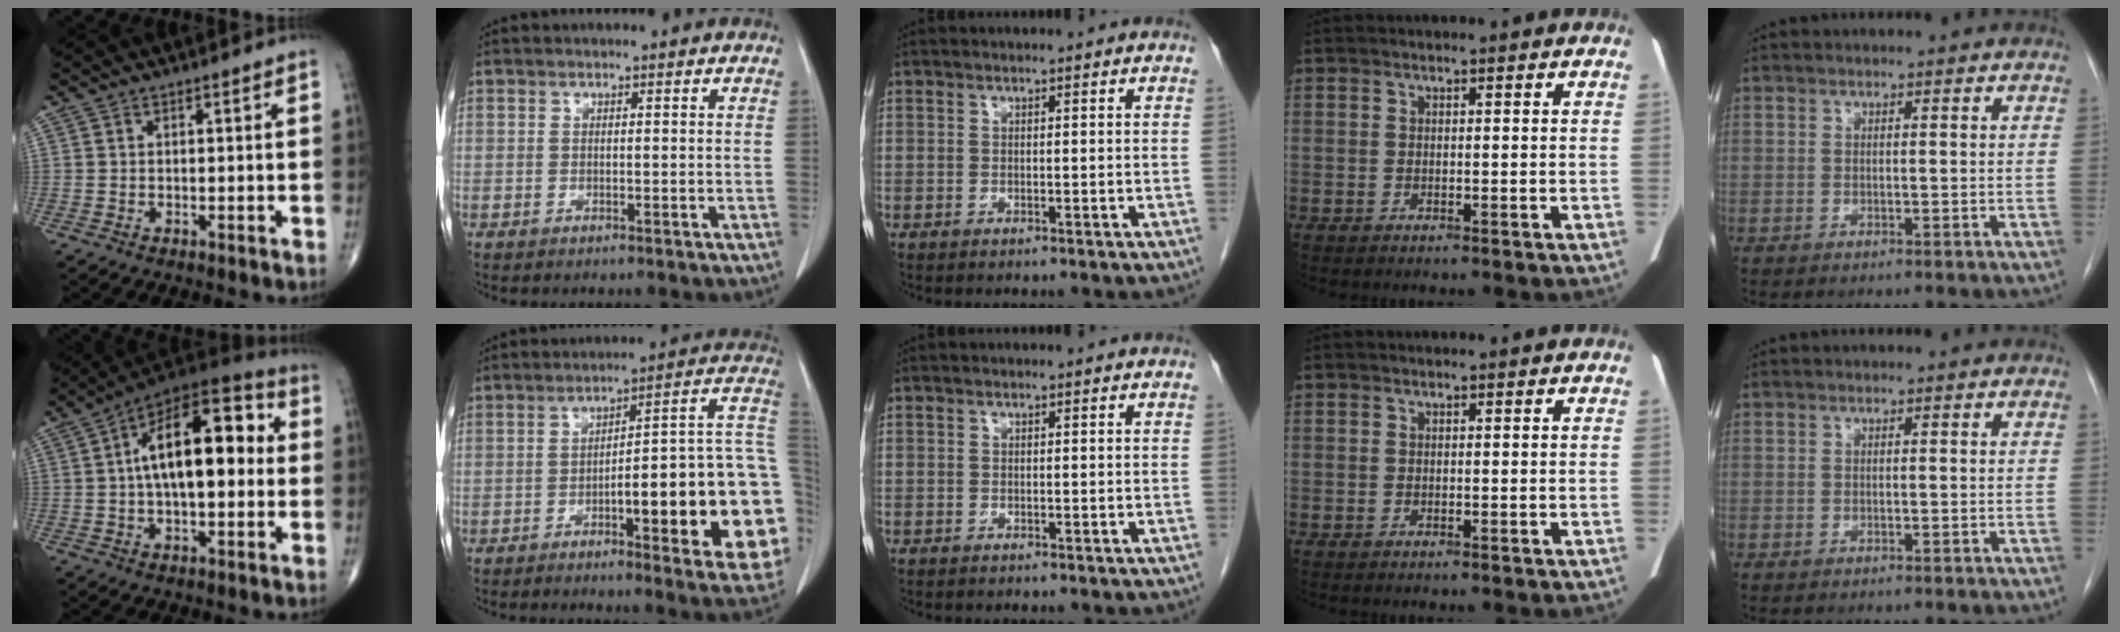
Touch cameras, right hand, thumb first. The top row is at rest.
{"thumb": {"total": 19.6, "force": [2.2, 9.3, 17.1], "torque": [-0.251, 0.036, 0.024]}, "index": {"total": 21.6, "force": [-4.8, 3.3, 20.8], "torque": [-0.188, 0.026, -0.053]}}